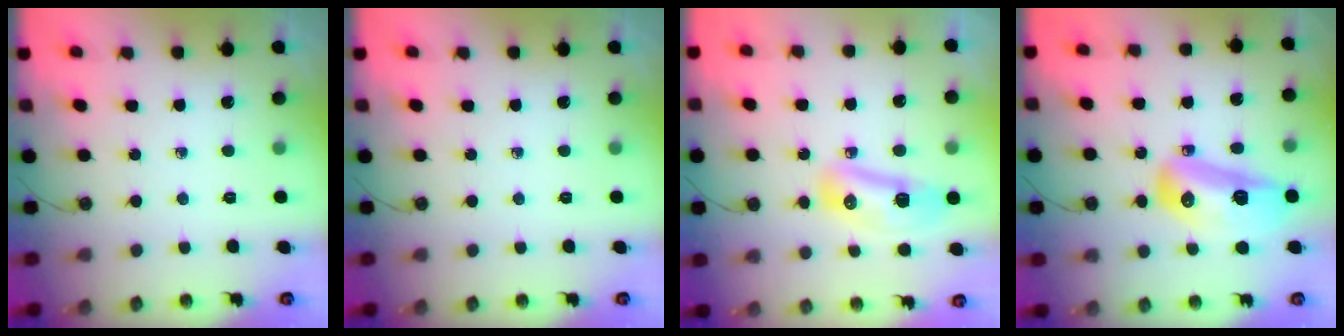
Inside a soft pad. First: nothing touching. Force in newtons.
{"total": 0.0}
{"total": 9.9, "press": 9.8, "slide": 1.5}
{"total": 14.0, "press": 13.9, "slide": 2.1}